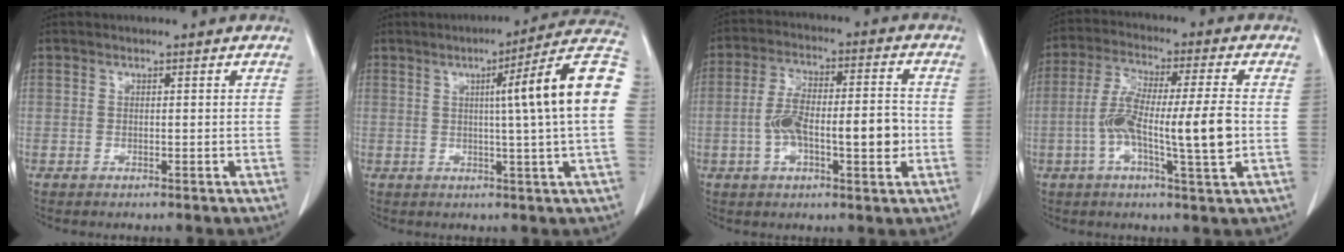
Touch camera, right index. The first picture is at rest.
{"total": 14.2, "force": [1.9, -1.8, 13.9], "torque": [-0.185, 0.017, 0.018]}
{"total": 11.4, "force": [-1.8, 3.5, 10.7], "torque": [-0.189, 0.023, -0.025]}
{"total": 12.4, "force": [-1.7, 1.1, 12.3], "torque": [-0.224, 0.006, -0.031]}